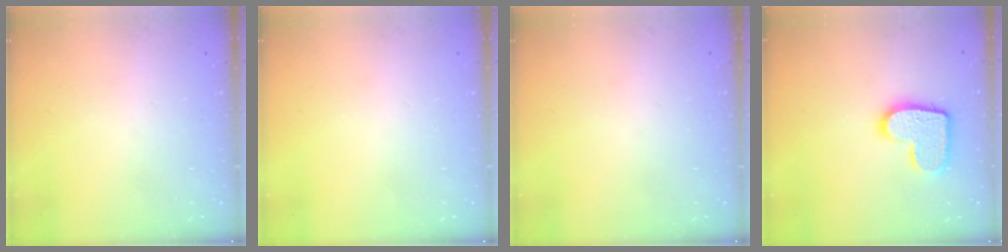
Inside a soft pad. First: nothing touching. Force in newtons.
{"total": 0.0}
{"total": 0.0}
{"total": 13.5, "press": 13.5, "slide": 0.8}